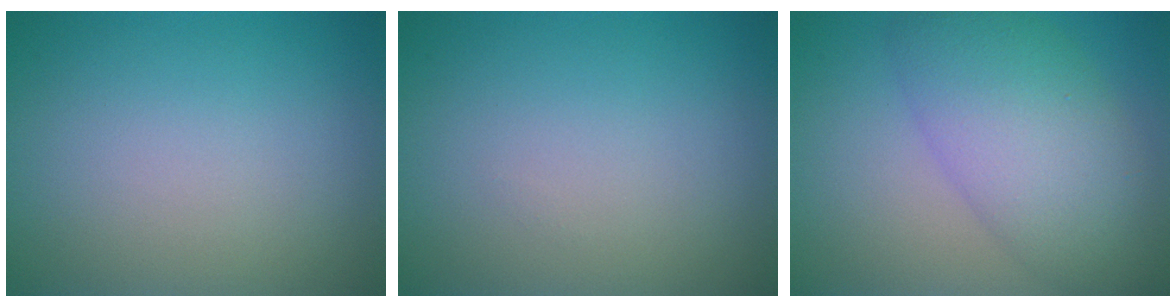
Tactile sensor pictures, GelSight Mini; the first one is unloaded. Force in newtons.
{"total": 0.0}
{"total": 7.6, "press": 7.6, "slide": 0.2}